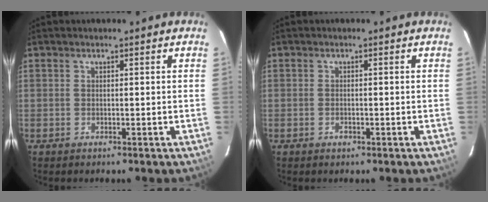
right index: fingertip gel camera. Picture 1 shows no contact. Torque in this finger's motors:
{"motor_torque": [-0.08, 0.00, -0.02, 0.00]}